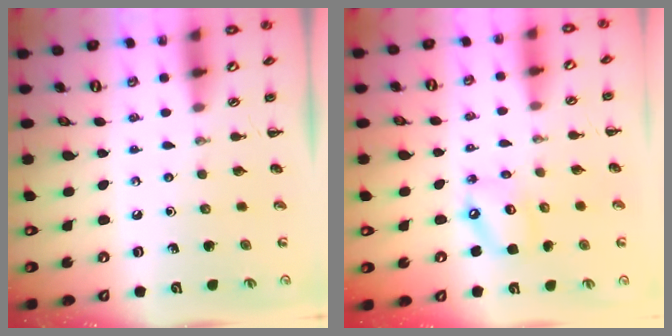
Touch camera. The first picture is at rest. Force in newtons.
{"total": 7.3, "press": 7.2, "slide": 1.4}